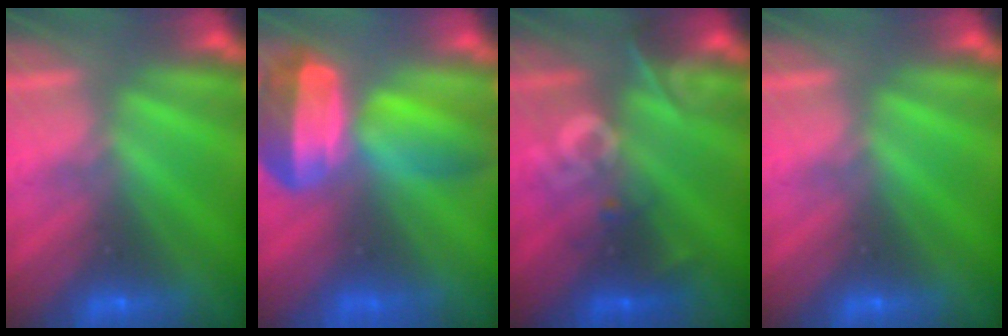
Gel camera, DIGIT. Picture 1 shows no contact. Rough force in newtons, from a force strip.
{"total": 7.2}
{"total": 2.7}
{"total": 0.0}